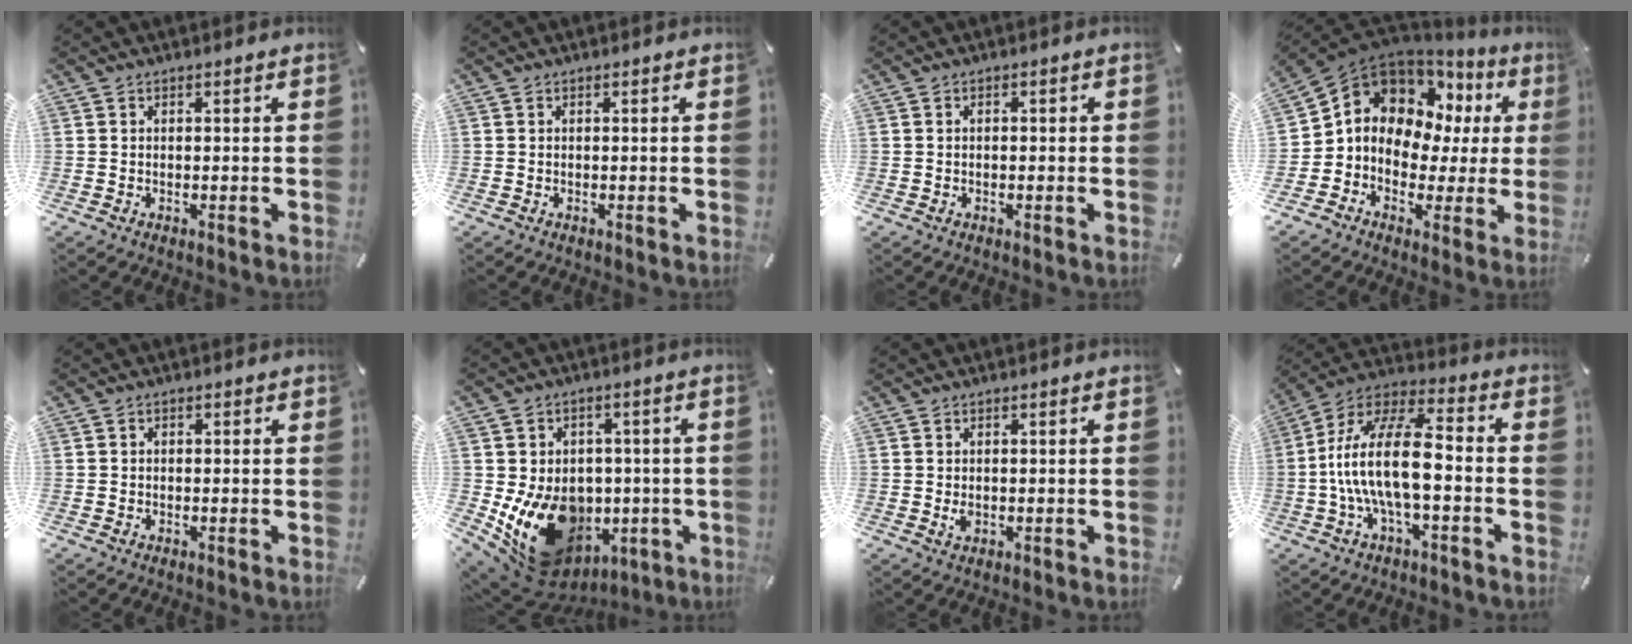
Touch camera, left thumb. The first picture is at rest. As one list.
[{"total": 0.0}, {"total": 0.8, "force": [-0.3, 0.5, 0.6], "torque": [-0.011, 0.002, -0.006]}, {"total": 10.5, "force": [3.5, 8.9, 4.3], "torque": [-0.090, -0.037, 0.069]}, {"total": 0.8, "force": [-0.2, 0.7, 0.3], "torque": [-0.005, 0.005, -0.005]}, {"total": 16.7, "force": [-3.9, 13.4, 9.3], "torque": [-0.157, 0.004, -0.045]}, {"total": 1.6, "force": [0.0, 1.1, 1.1], "torque": [-0.014, -0.001, -0.003]}, {"total": 17.3, "force": [-2.9, 7.1, 15.6], "torque": [-0.316, 0.002, -0.052]}]